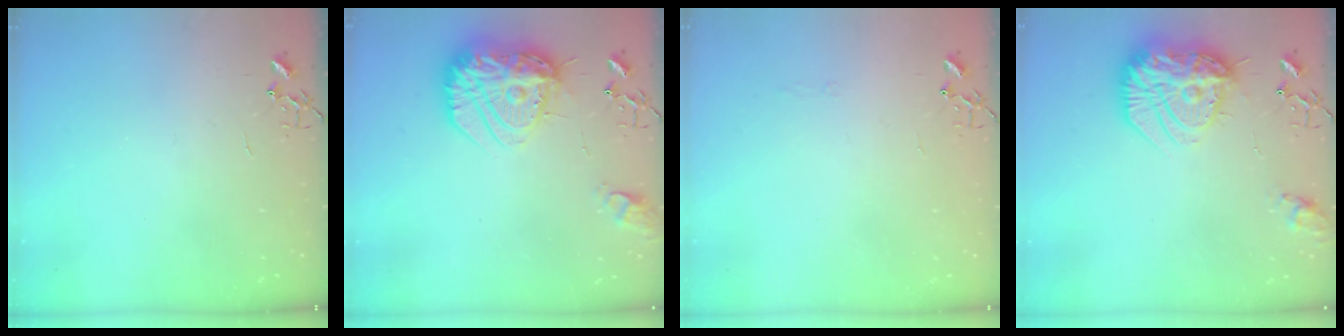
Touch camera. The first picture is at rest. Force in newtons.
{"total": 20.4, "press": 20.3, "slide": 1.9}
{"total": 2.8, "press": 2.8, "slide": 0.5}
{"total": 21.1, "press": 21.0, "slide": 2.1}